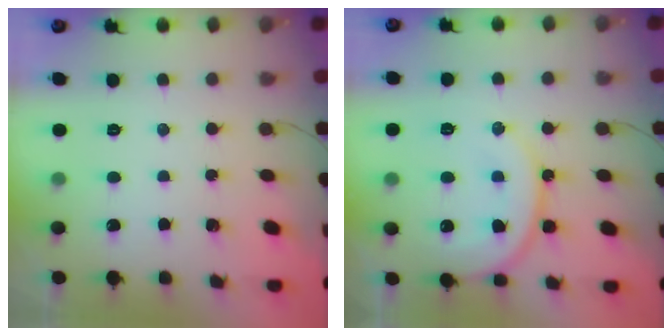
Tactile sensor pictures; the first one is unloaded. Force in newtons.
{"total": 14.7, "press": 14.6, "slide": 1.9}